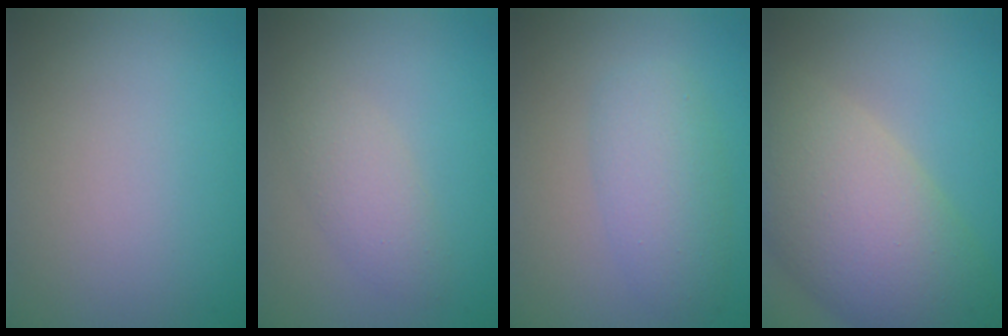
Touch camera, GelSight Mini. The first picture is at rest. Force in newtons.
{"total": 2.4, "press": 2.4, "slide": 0.1}
{"total": 3.8, "press": 3.8, "slide": 0.1}
{"total": 10.6, "press": 10.6, "slide": 0.9}